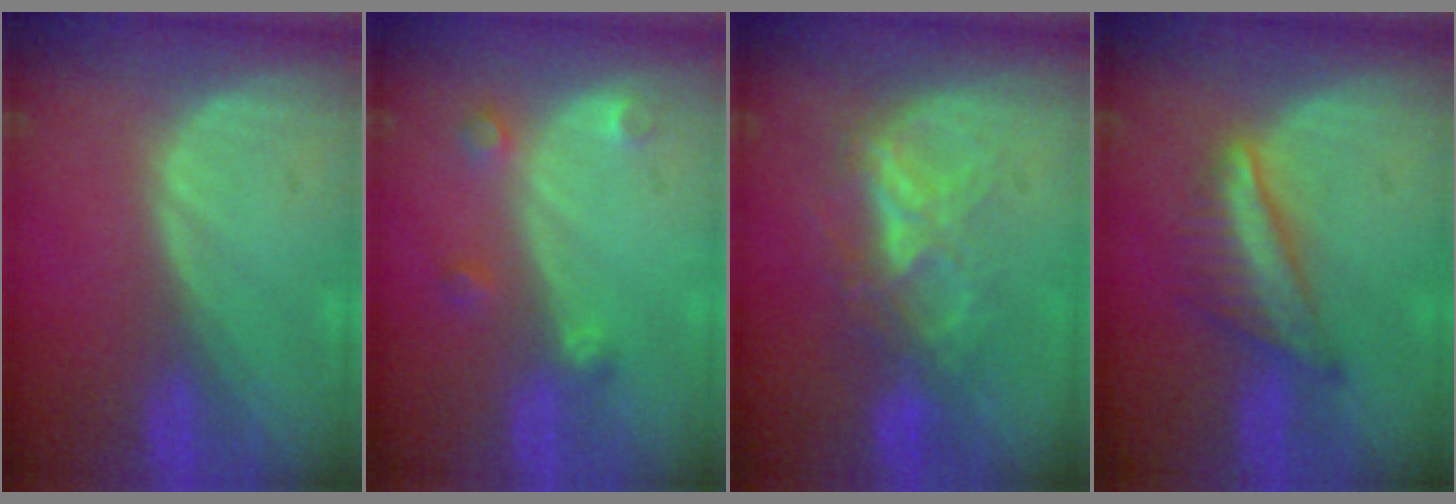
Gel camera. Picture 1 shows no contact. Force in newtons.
{"total": 2.6, "press": 2.6, "slide": 0.4}
{"total": 6.5, "press": 6.2, "slide": 1.9}
{"total": 6.2, "press": 5.9, "slide": 2.0}